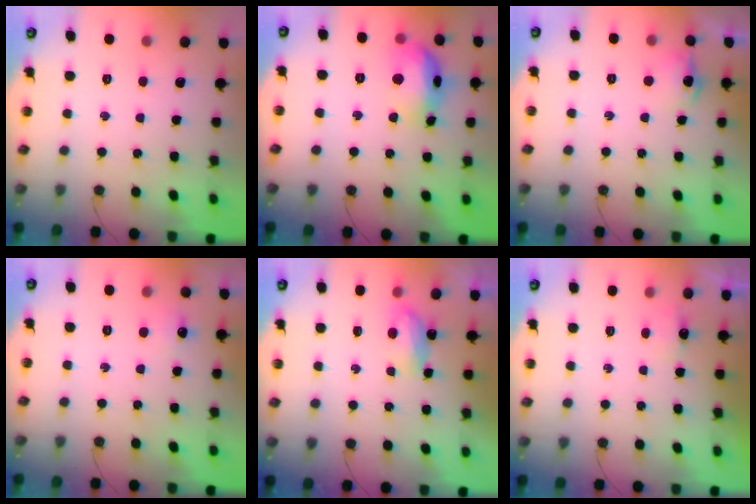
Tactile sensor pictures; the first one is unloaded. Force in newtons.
{"total": 15.0, "press": 15.0, "slide": 1.3}
{"total": 8.0, "press": 8.0, "slide": 0.8}
{"total": 5.2, "press": 5.1, "slide": 0.7}
{"total": 5.6, "press": 5.5, "slide": 0.7}
{"total": 2.7, "press": 2.6, "slide": 0.4}